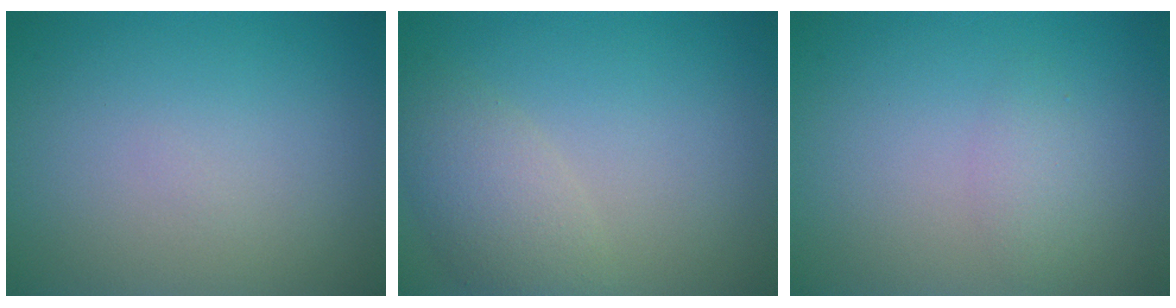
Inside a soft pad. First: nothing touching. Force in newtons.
{"total": 3.8, "press": 3.8, "slide": 0.4}
{"total": 1.4, "press": 1.4, "slide": 0.1}